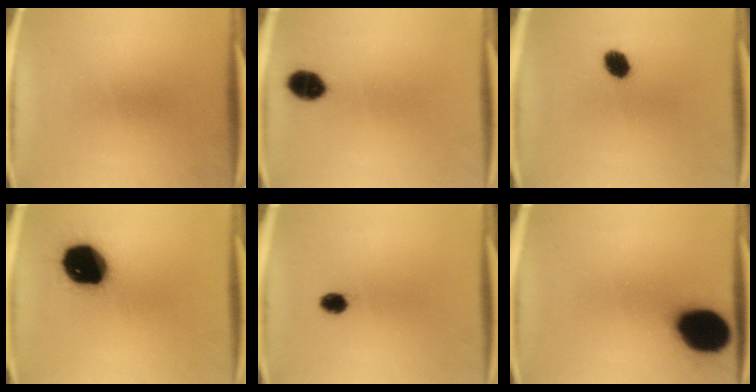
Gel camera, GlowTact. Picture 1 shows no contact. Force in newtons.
{"total": 6.3}
{"total": 4.9}
{"total": 19.1}
{"total": 2.9}
{"total": 18.6}